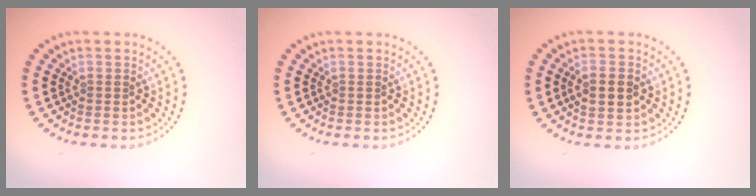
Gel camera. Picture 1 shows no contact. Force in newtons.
{"total": 0.0}
{"total": 2.5, "press": 2.5, "slide": 0.1}